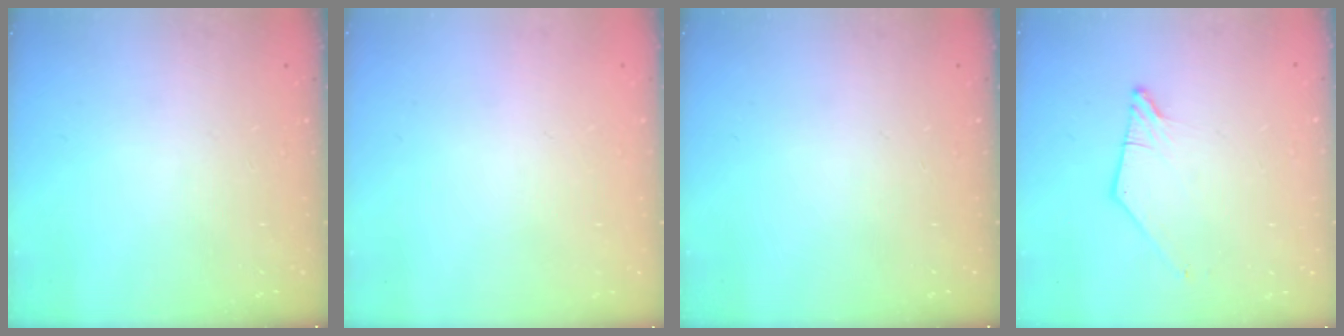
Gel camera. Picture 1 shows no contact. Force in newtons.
{"total": 0.7, "press": 0.7, "slide": 0.1}
{"total": 0.0}
{"total": 1.8, "press": 1.7, "slide": 0.3}